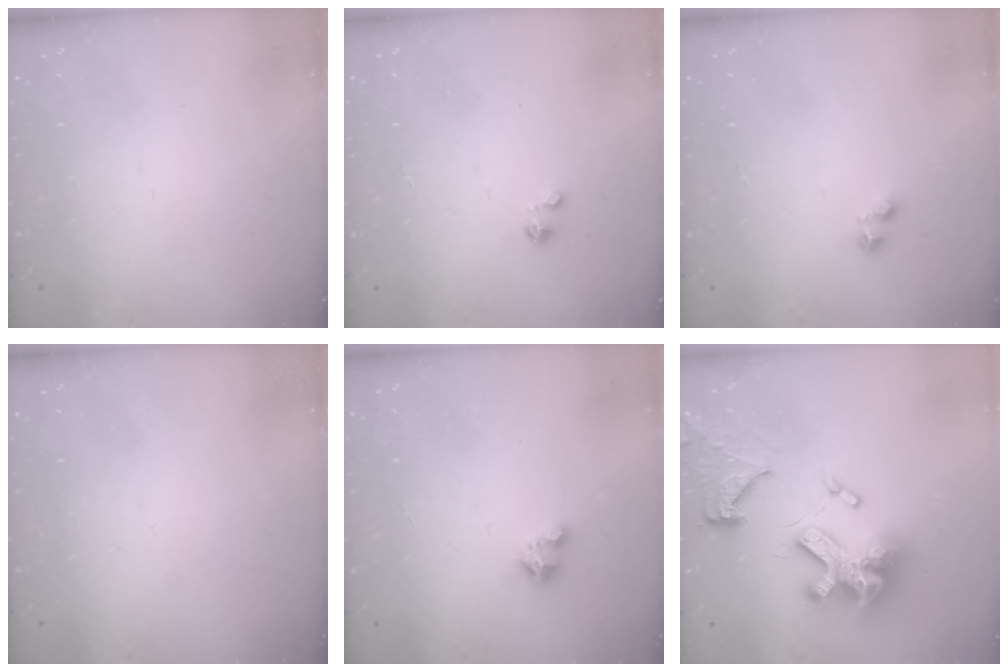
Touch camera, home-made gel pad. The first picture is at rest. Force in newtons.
{"total": 0.0}
{"total": 2.4, "press": 2.4, "slide": 0.4}
{"total": 0.0}
{"total": 1.6, "press": 1.6, "slide": 0.1}
{"total": 20.1, "press": 20.0, "slide": 1.9}